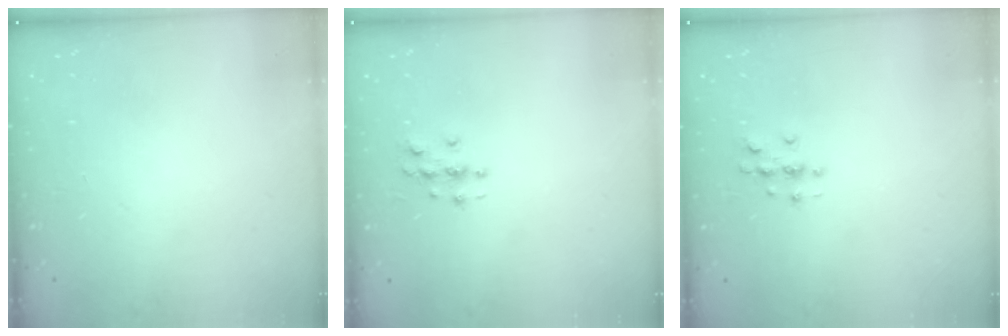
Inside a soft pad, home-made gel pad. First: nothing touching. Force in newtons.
{"total": 2.8, "press": 2.8, "slide": 0.3}
{"total": 3.0, "press": 3.0, "slide": 0.3}